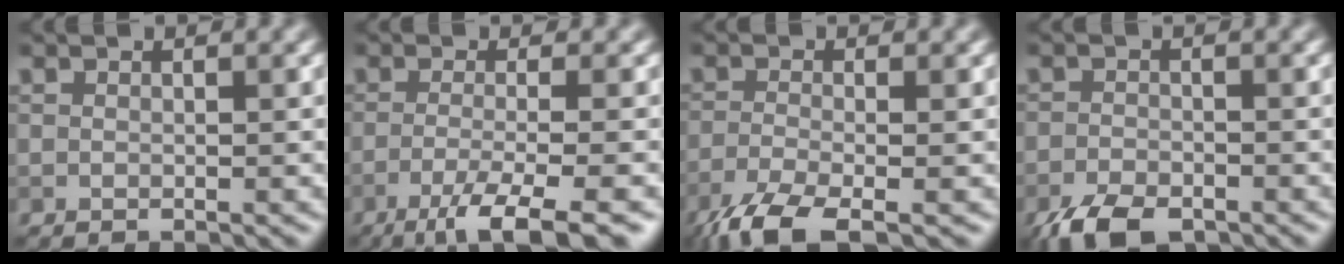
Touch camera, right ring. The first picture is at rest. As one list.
[{"total": 6.1, "force": [-3.4, 1.2, 4.9], "torque": [-0.071, -0.001, -0.068]}, {"total": 5.3, "force": [-3.6, 1.3, 3.6], "torque": [-0.073, -0.013, -0.083]}, {"total": 4.4, "force": [-3.3, 1.8, 2.3], "torque": [-0.038, -0.006, -0.066]}]